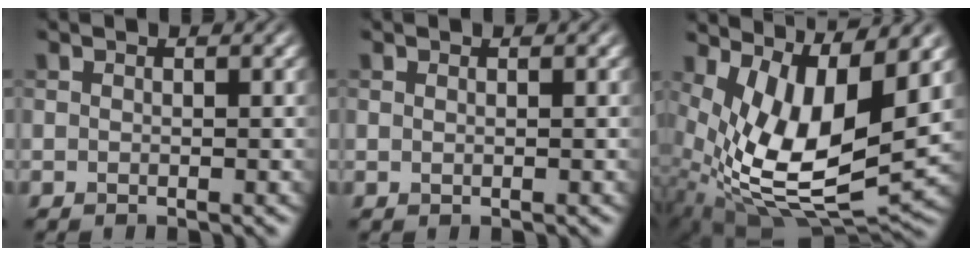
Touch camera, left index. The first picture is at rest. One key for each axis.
{"total": 0.0}
{"total": 12.2, "fx": 2.4, "fy": 4.8, "fz": 10.9, "tx": -0.216, "ty": -0.020, "tz": 0.055}